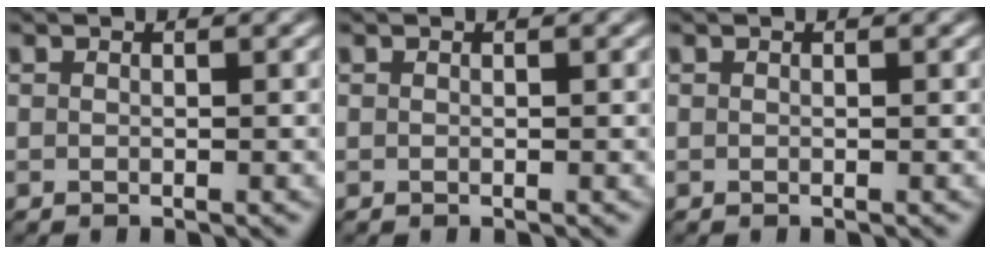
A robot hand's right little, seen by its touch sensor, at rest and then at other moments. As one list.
[{"total": 0.0}, {"total": 0.0}]